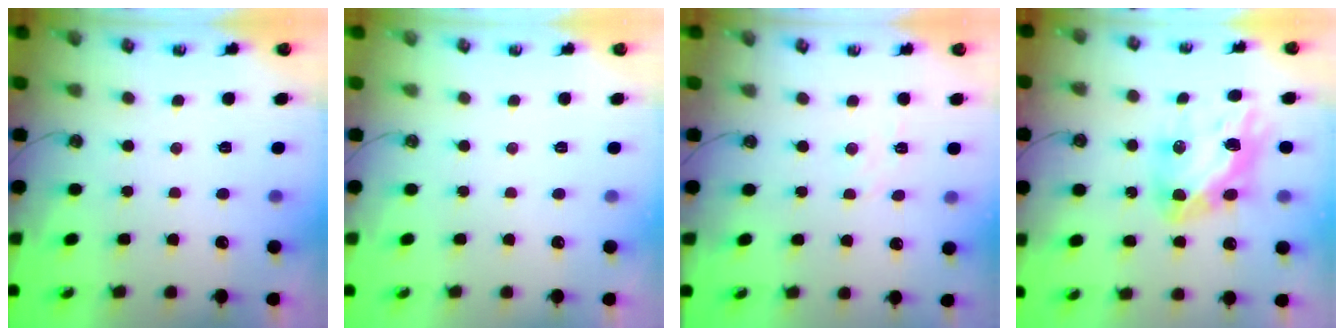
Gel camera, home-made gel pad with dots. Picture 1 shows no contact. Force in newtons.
{"total": 0.0}
{"total": 4.4, "press": 4.3, "slide": 0.6}
{"total": 13.1, "press": 13.0, "slide": 1.6}